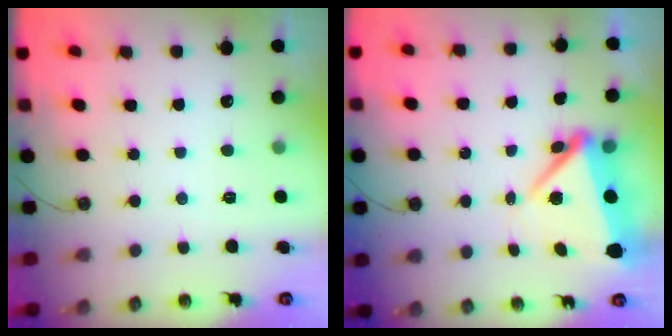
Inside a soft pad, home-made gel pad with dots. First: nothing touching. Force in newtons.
{"total": 7.0, "press": 6.9, "slide": 1.3}